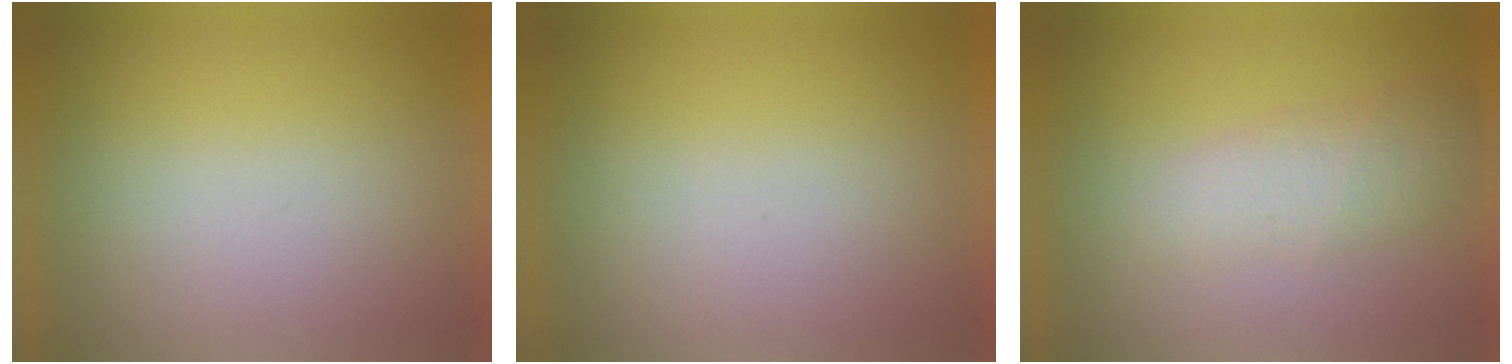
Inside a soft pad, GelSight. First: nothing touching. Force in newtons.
{"total": 0.0}
{"total": 2.3}